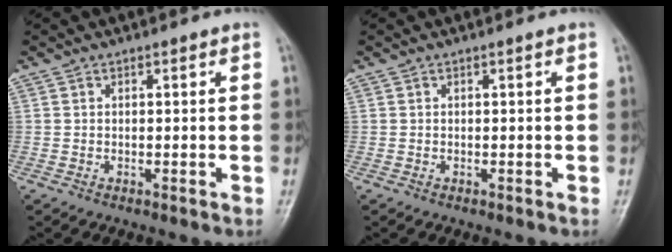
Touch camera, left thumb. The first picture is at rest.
{"total": 0.0}